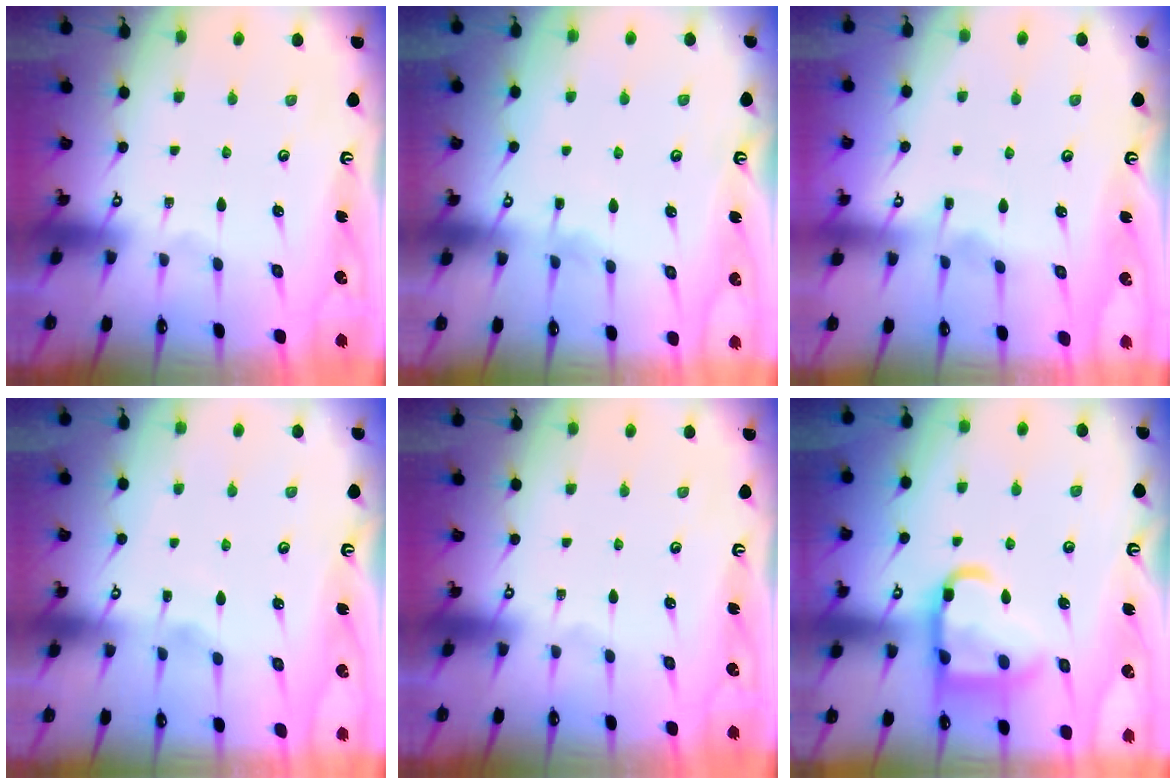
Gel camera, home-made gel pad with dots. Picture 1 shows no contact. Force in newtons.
{"total": 3.6, "press": 3.6, "slide": 0.3}
{"total": 2.6, "press": 2.6, "slide": 0.2}
{"total": 2.3, "press": 2.3, "slide": 0.3}
{"total": 0.0}
{"total": 16.8, "press": 16.8, "slide": 1.6}